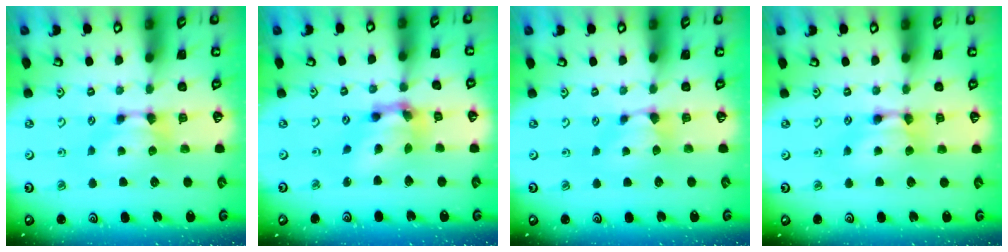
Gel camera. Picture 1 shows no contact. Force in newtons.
{"total": 7.6, "press": 7.2, "slide": 2.3}
{"total": 0.9, "press": 0.4, "slide": 0.8}
{"total": 1.9, "press": 1.9, "slide": 0.1}